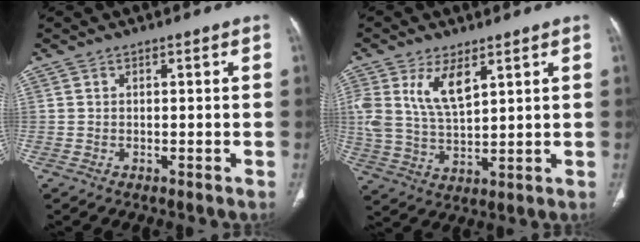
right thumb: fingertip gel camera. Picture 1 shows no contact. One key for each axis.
{"total": 9.2, "fx": 4.4, "fy": 4.1, "fz": 7.0, "tx": -0.133, "ty": -0.018, "tz": 0.095}